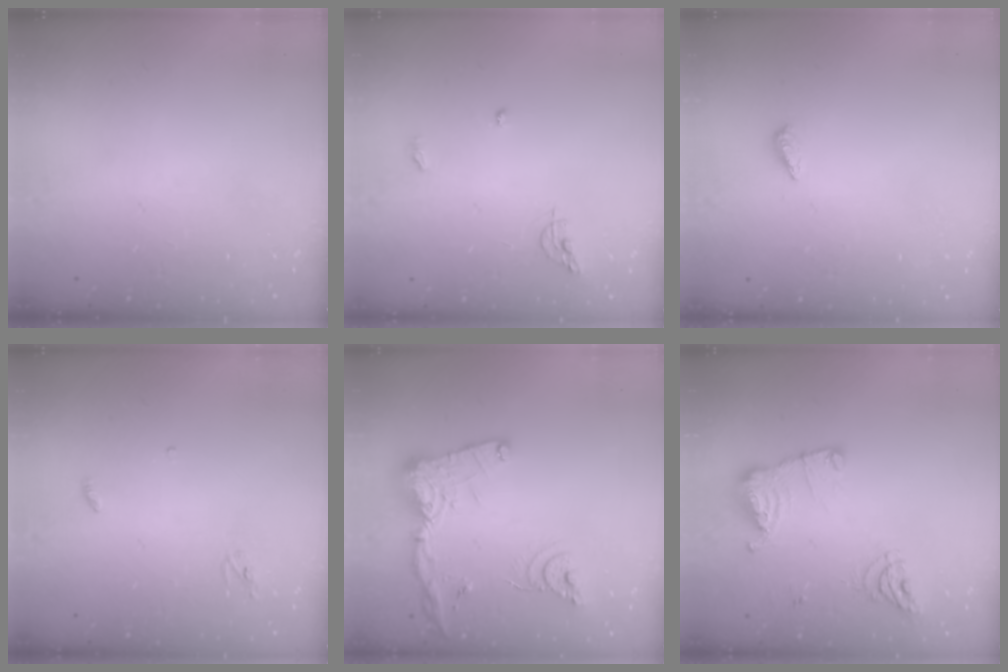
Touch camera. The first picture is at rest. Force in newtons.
{"total": 6.5, "press": 6.5, "slide": 0.5}
{"total": 4.8, "press": 4.8, "slide": 0.4}
{"total": 3.0, "press": 2.9, "slide": 0.2}
{"total": 18.5, "press": 18.4, "slide": 1.7}
{"total": 13.2, "press": 13.2, "slide": 1.2}